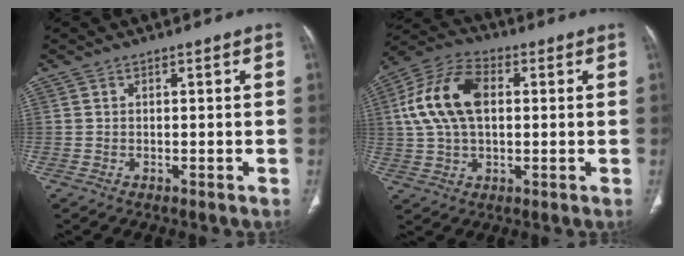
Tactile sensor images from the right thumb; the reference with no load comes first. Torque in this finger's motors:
{"motor_torque": [-0.14, 0.56, 0.84, -0.29, 0.39]}